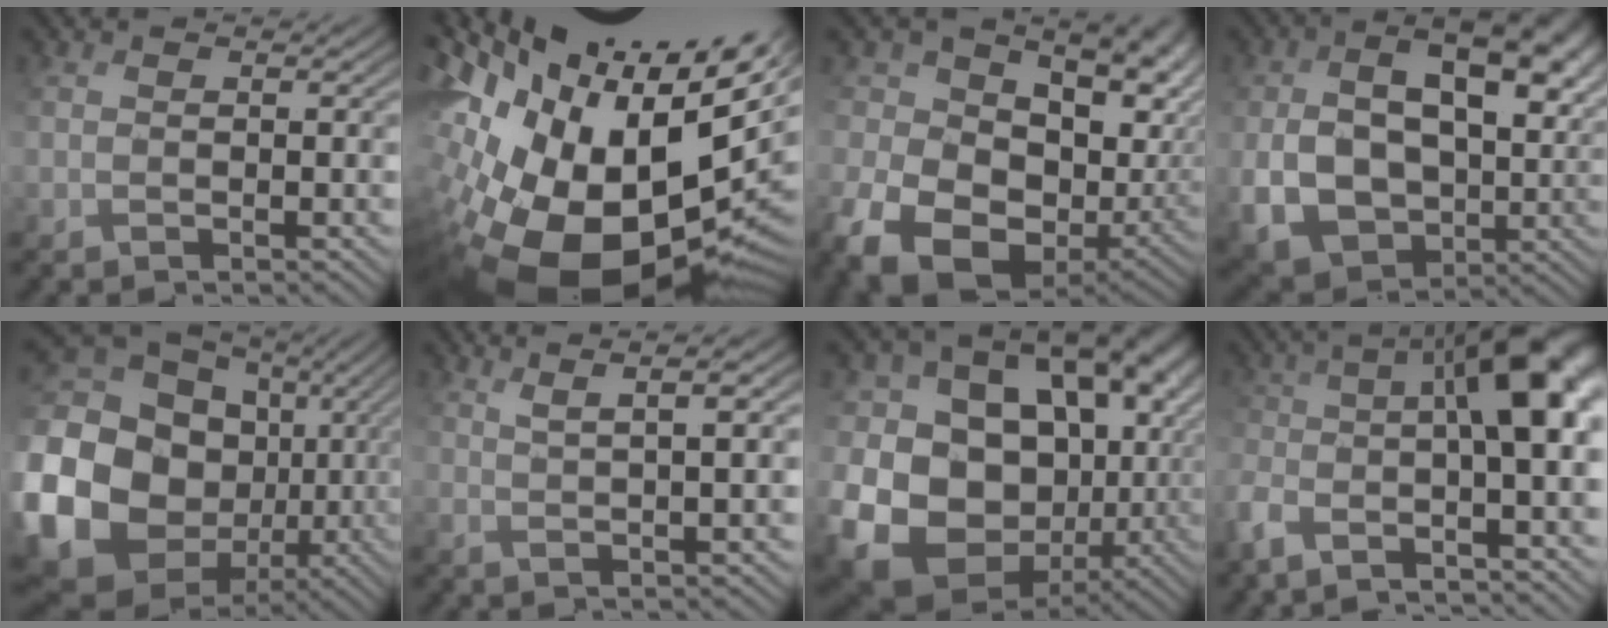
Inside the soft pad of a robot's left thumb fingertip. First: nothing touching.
{"total": 20.7, "force": [-2.3, 11.9, 16.7], "torque": [-0.300, -0.041, 0.000]}
{"total": 17.5, "force": [-1.5, 12.8, 11.8], "torque": [-0.235, -0.037, -0.003]}
{"total": 15.4, "force": [1.6, 10.4, 11.2], "torque": [-0.189, -0.010, 0.043]}
{"total": 24.1, "force": [-1.1, 20.7, 12.3], "torque": [-0.330, -0.059, -0.023]}
{"total": 6.1, "force": [2.8, 1.2, 5.3], "torque": [-0.074, 0.021, 0.040]}
{"total": 21.3, "force": [-0.3, 17.9, 11.5], "torque": [-0.236, -0.014, 0.003]}
{"total": 12.2, "force": [-3.9, 3.8, 10.9], "torque": [-0.196, -0.010, -0.070]}